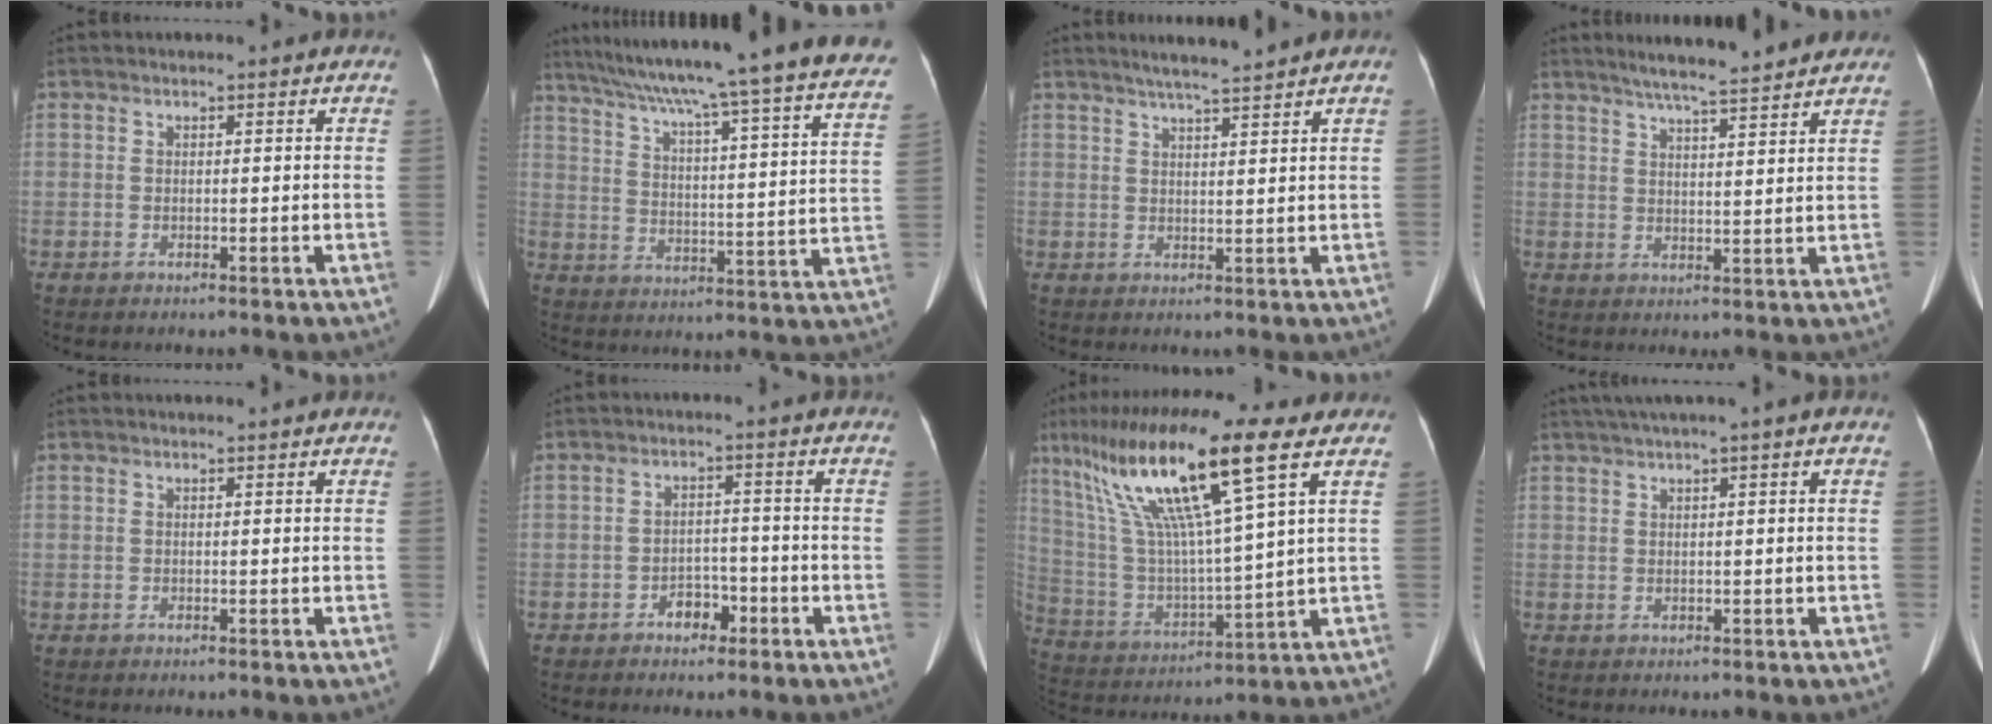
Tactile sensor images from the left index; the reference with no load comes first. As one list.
[{"total": 34.5, "force": [30.4, 0.6, 16.2], "torque": [-0.229, -0.076, 0.382]}, {"total": 4.7, "force": [4.0, -0.8, 2.3], "torque": [-0.040, 0.005, 0.069]}, {"total": 9.7, "force": [8.5, 0.1, 4.7], "torque": [-0.075, 0.015, 0.119]}, {"total": 0.0}, {"total": 3.1, "force": [-2.0, 1.9, 1.4], "torque": [-0.021, 0.009, -0.029]}, {"total": 19.4, "force": [10.2, 0.5, 16.5], "torque": [-0.333, 0.019, 0.186]}, {"total": 3.4, "force": [1.8, -0.6, 2.9], "torque": [-0.057, 0.015, 0.036]}]